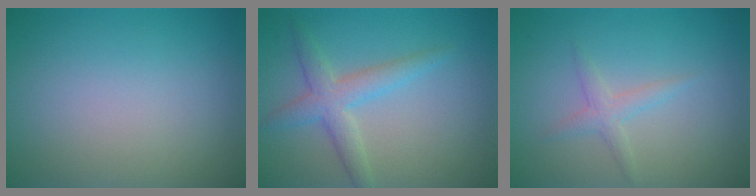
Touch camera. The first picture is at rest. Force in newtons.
{"total": 3.3, "press": 3.3, "slide": 0.1}
{"total": 1.6, "press": 1.6, "slide": 0.1}